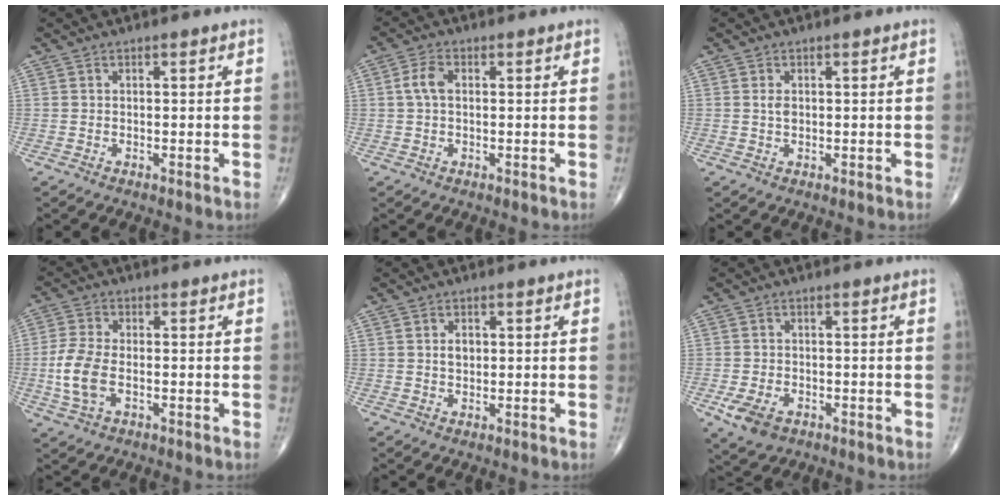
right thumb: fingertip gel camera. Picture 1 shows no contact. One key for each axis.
{"total": 3.5, "fx": 0.4, "fy": 2.1, "fz": 2.8, "tx": -0.061, "ty": 0.009, "tz": 0.004}
{"total": 1.4, "fx": 0.2, "fy": 0.9, "fz": 1.0, "tx": -0.015, "ty": 0.000, "tz": 0.004}
{"total": 7.7, "fx": -1.5, "fy": 4.2, "fz": 6.3, "tx": -0.143, "ty": 0.007, "tz": -0.031}
{"total": 2.4, "fx": 0.4, "fy": 1.7, "fz": 1.7, "tx": -0.022, "ty": 0.000, "tz": 0.007}
{"total": 5.9, "fx": -2.5, "fy": 3.8, "fz": 3.7, "tx": -0.072, "ty": 0.003, "tz": -0.038}